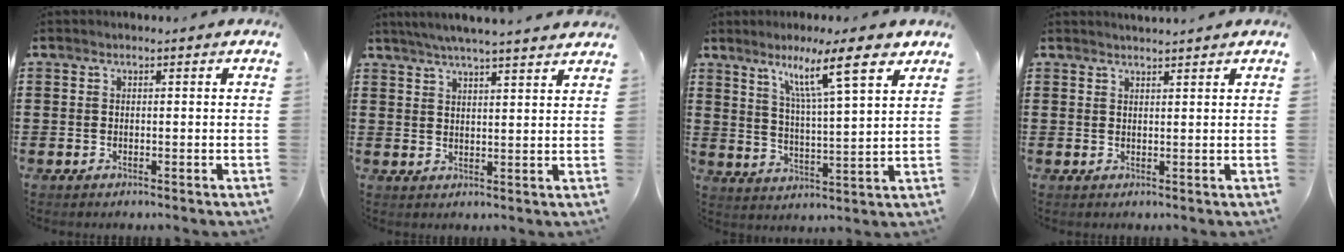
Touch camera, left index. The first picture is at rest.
{"total": 4.3, "force": [3.9, -0.7, 1.6], "torque": [-0.042, -0.014, 0.069]}
{"total": 11.2, "force": [7.0, 1.1, 8.6], "torque": [-0.152, -0.028, 0.109]}
{"total": 1.3, "force": [1.3, -0.2, 0.1], "torque": [-0.004, -0.001, 0.026]}